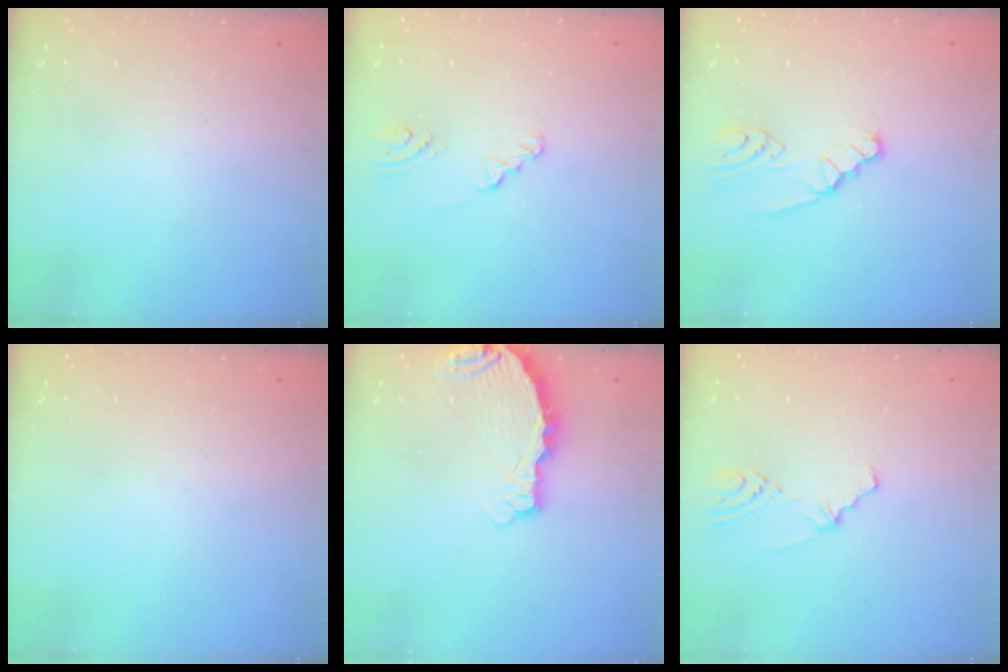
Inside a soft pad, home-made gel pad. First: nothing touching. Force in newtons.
{"total": 1.5, "press": 1.5, "slide": 0.1}
{"total": 2.4, "press": 2.4, "slide": 0.3}
{"total": 0.0}
{"total": 5.8, "press": 5.8, "slide": 0.6}
{"total": 2.7, "press": 2.3, "slide": 1.6}